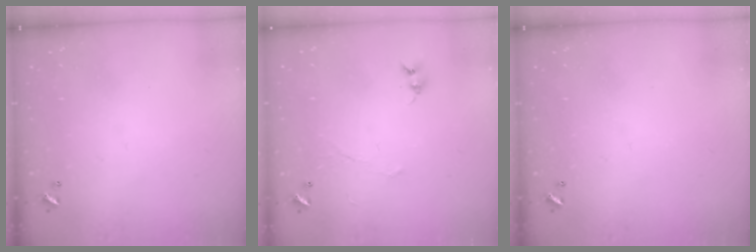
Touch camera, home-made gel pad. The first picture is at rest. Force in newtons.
{"total": 0.7, "press": 0.5, "slide": 0.5}
{"total": 0.0}